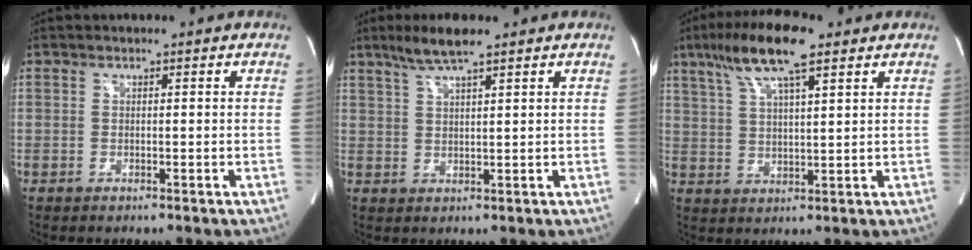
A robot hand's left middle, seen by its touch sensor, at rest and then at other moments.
{"total": 5.5, "force": [4.1, 0.3, 3.7], "torque": [-0.081, 0.009, 0.080]}
{"total": 11.5, "force": [7.2, 1.9, 8.7], "torque": [-0.170, 0.020, 0.128]}